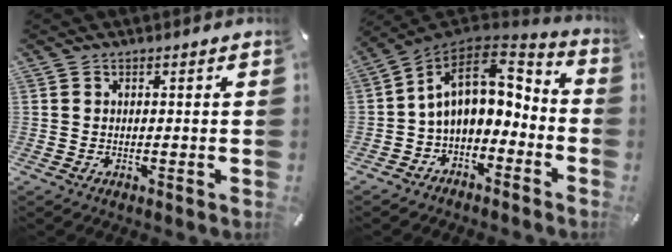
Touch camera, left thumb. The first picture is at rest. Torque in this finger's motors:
{"motor_torque": [0.51, 1.95, 0.92, 0.69, 0.24]}